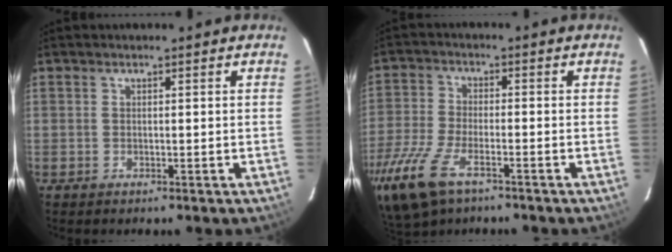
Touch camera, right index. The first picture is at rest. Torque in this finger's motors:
{"motor_torque": [1.31, -0.84, 0.52, 0.16]}